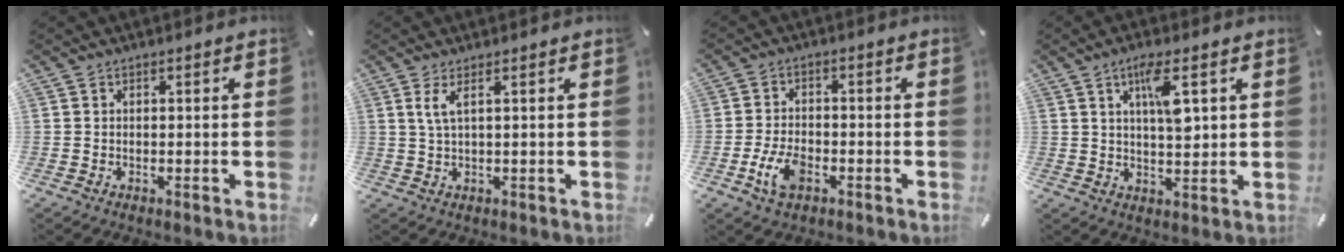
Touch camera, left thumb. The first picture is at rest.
{"total": 3.2, "force": [1.2, 0.3, 2.9], "torque": [-0.061, -0.003, 0.019]}
{"total": 7.0, "force": [-3.0, 4.0, 4.9], "torque": [-0.115, 0.005, -0.057]}
{"total": 7.6, "force": [3.2, 2.1, 6.6], "torque": [-0.113, -0.005, 0.048]}